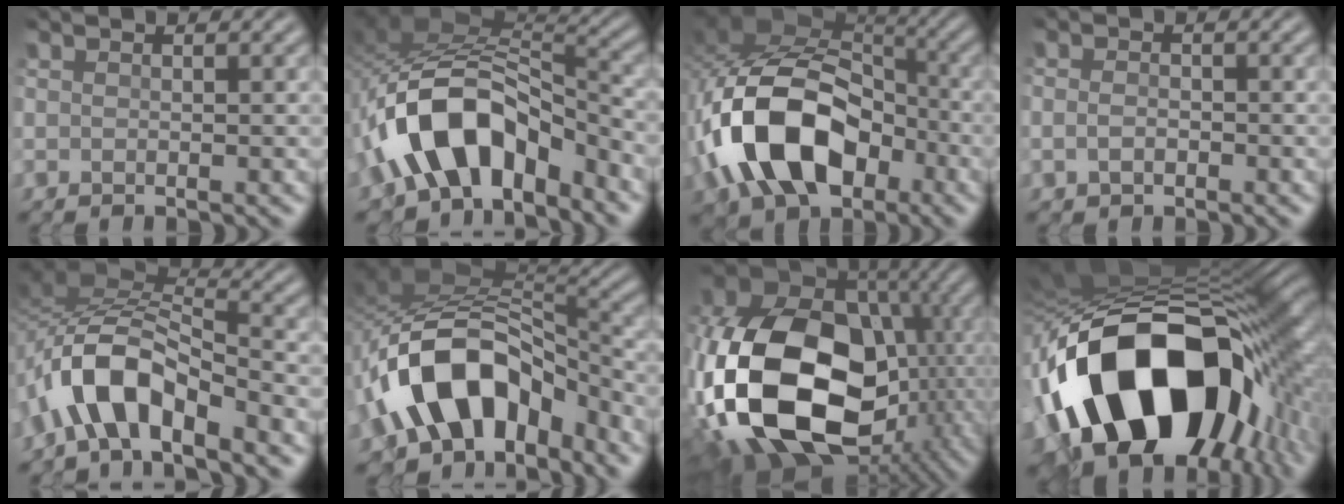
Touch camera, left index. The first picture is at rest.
{"total": 10.4, "force": [-5.8, 5.8, 6.5], "torque": [-0.107, 0.009, -0.107]}
{"total": 13.0, "force": [-4.2, 8.1, 9.3], "torque": [-0.186, 0.006, -0.082]}
{"total": 1.3, "force": [-0.5, 0.9, 0.9], "torque": [-0.015, 0.003, -0.016]}
{"total": 6.9, "force": [-4.4, 2.3, 4.8], "torque": [-0.083, 0.011, -0.090]}
{"total": 11.7, "force": [-5.9, 7.1, 7.2], "torque": [-0.118, 0.021, -0.112]}
{"total": 20.7, "force": [-4.2, 14.6, 14.0], "torque": [-0.325, -0.024, -0.065]}
{"total": 17.5, "force": [-5.5, 11.1, 12.4], "torque": [-0.198, -0.017, -0.087]}